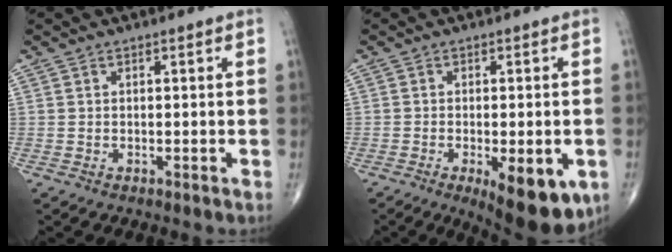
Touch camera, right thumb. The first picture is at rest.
{"total": 12.3, "force": [-4.6, 4.7, 10.4], "torque": [-0.118, -0.009, -0.051]}